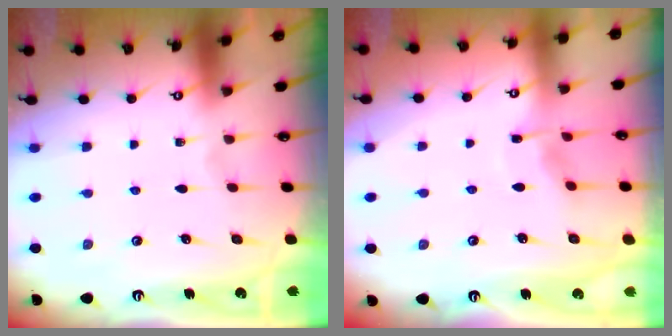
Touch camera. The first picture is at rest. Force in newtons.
{"total": 4.3, "press": 4.2, "slide": 0.4}